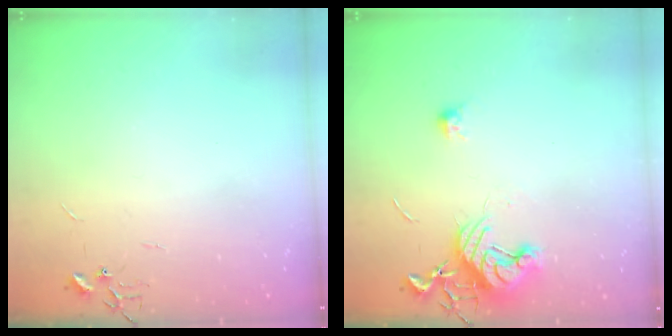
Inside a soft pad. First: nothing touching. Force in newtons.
{"total": 12.1, "press": 12.0, "slide": 0.4}